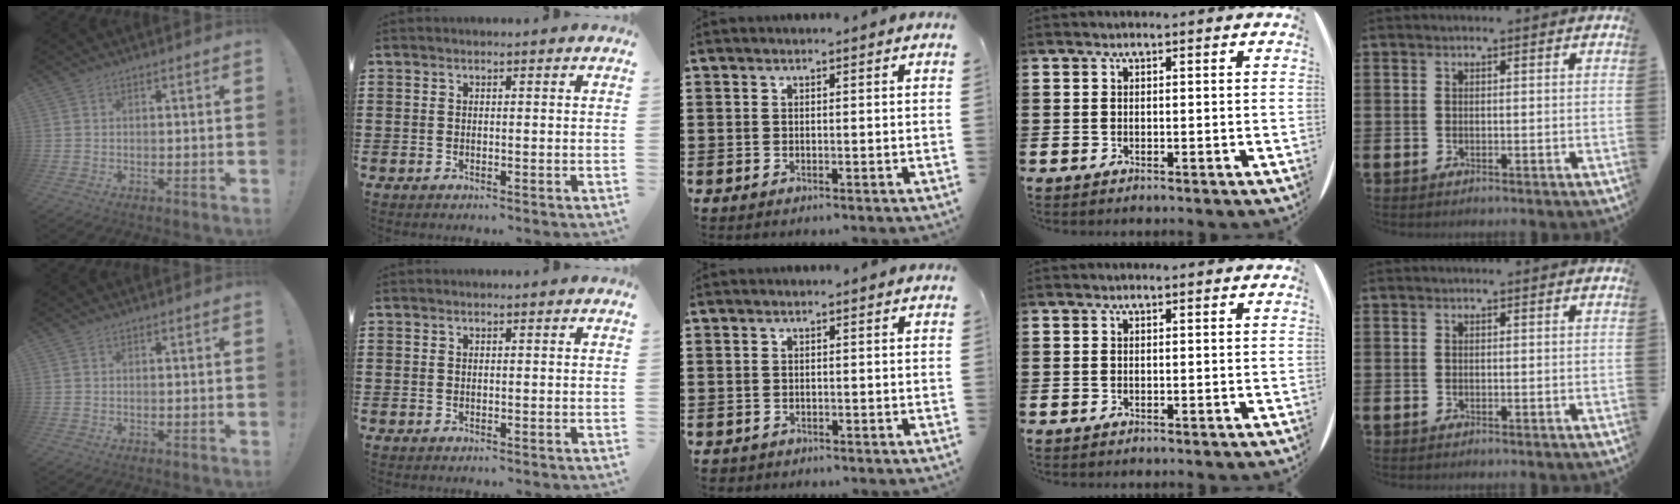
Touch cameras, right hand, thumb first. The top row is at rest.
{"middle": {"total": 0.6, "force": [-0.6, 0.3, -0.1], "torque": [-0.001, 0.000, -0.012]}}